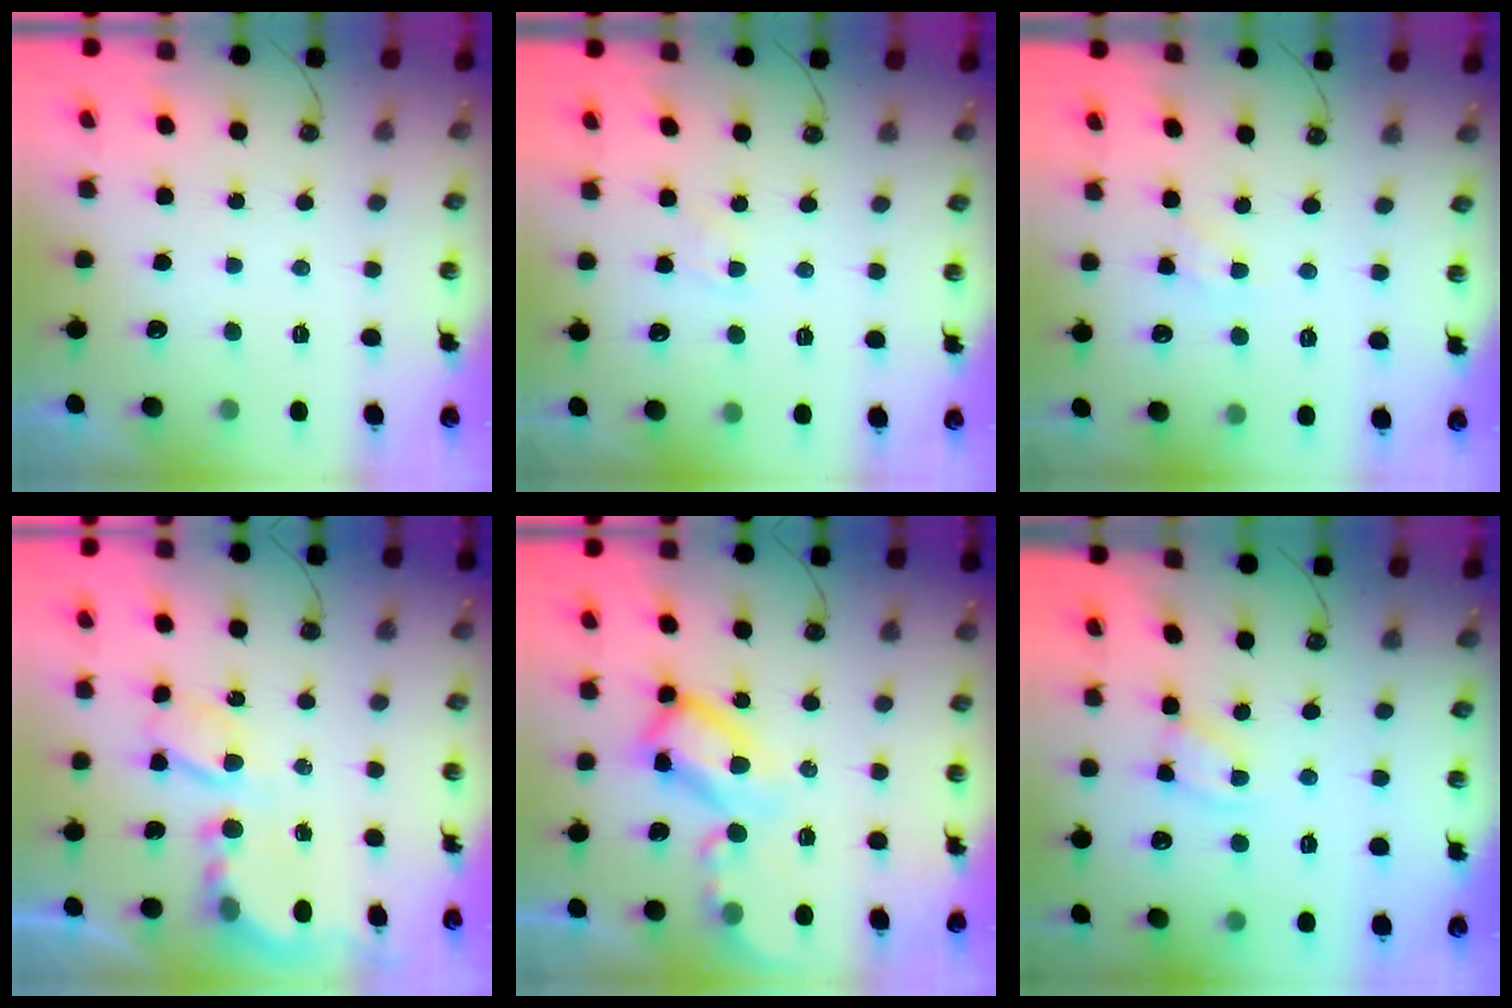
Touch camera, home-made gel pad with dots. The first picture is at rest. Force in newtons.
{"total": 3.5, "press": 3.5, "slide": 0.5}
{"total": 3.0, "press": 3.0, "slide": 0.2}
{"total": 6.6, "press": 6.5, "slide": 0.6}
{"total": 14.5, "press": 14.5, "slide": 1.3}
{"total": 4.0, "press": 4.0, "slide": 0.2}